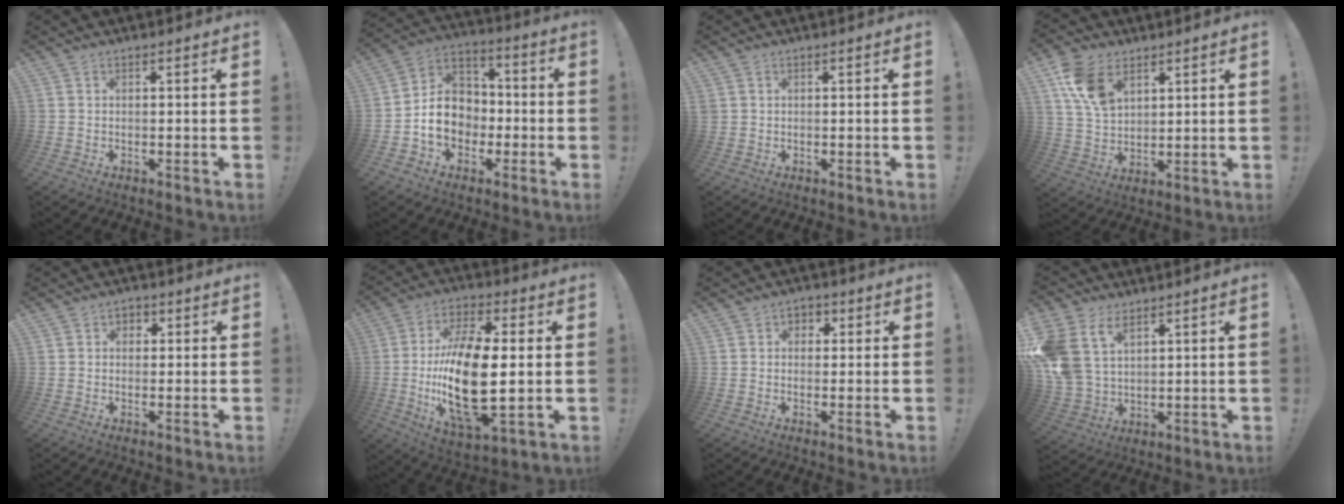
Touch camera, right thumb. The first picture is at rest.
{"total": 14.1, "force": [-3.6, 11.6, 7.0], "torque": [-0.107, 0.030, -0.060]}
{"total": 1.1, "force": [0.4, 1.0, 0.3], "torque": [-0.012, 0.005, 0.010]}
{"total": 12.6, "force": [6.6, 8.0, 7.3], "torque": [-0.130, -0.019, 0.128]}
{"total": 2.4, "force": [-0.1, 2.2, 0.9], "torque": [-0.007, 0.004, -0.004]}
{"total": 22.8, "force": [-1.5, 10.3, 20.3], "torque": [-0.413, -0.011, -0.025]}
{"total": 3.0, "force": [-0.3, 2.8, 1.1], "torque": [-0.012, 0.006, -0.008]}
{"total": 12.7, "force": [6.3, 8.4, 7.2], "torque": [-0.164, -0.029, 0.125]}